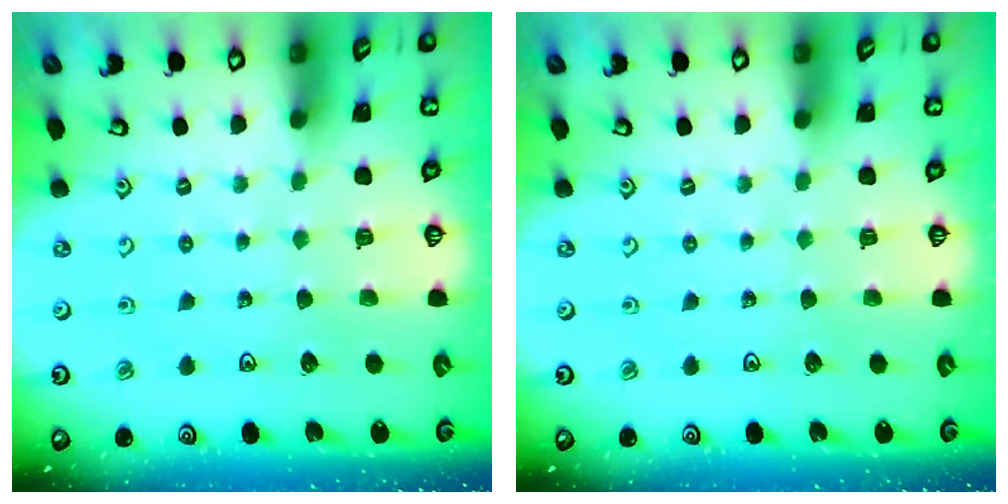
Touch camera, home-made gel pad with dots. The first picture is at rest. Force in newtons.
{"total": 0.0}